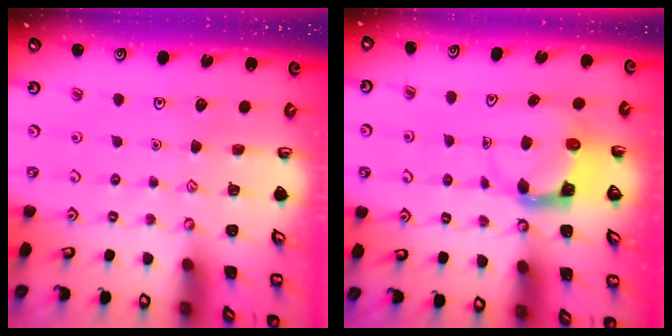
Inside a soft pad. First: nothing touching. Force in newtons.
{"total": 3.9, "press": 3.9, "slide": 0.4}